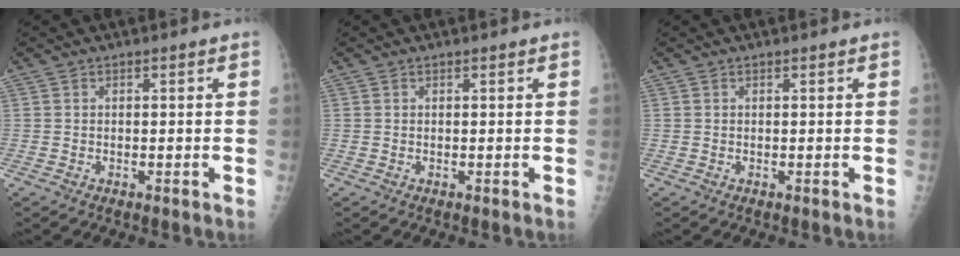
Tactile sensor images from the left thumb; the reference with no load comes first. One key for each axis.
{"total": 0.0}
{"total": 0.0}